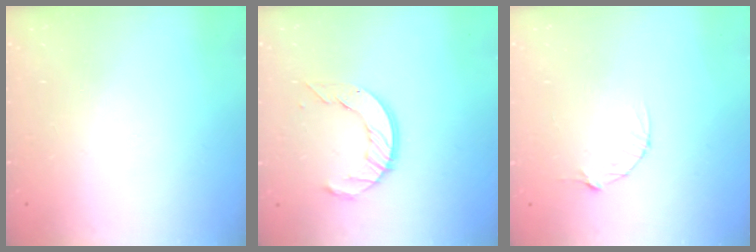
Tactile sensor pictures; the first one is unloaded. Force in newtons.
{"total": 10.8, "press": 10.8, "slide": 1.0}
{"total": 4.4, "press": 4.4, "slide": 0.6}